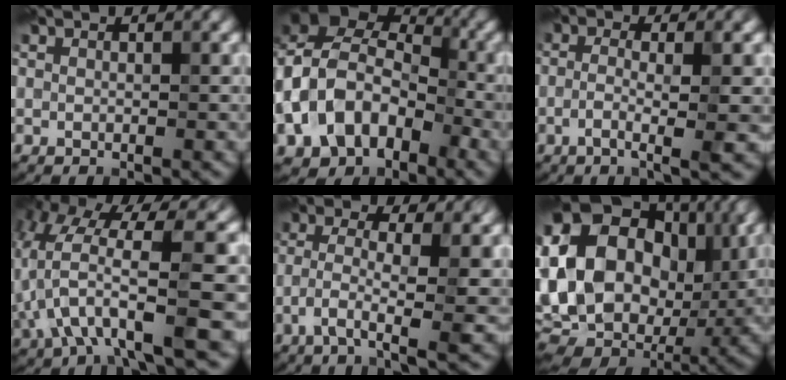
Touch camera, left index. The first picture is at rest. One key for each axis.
{"total": 13.6, "fx": -3.6, "fy": 10.3, "fz": 8.0, "tx": -0.169, "ty": -0.005, "tz": -0.065}
{"total": 5.4, "fx": -1.0, "fy": 1.1, "fz": 5.2, "tx": -0.087, "ty": -0.004, "tz": -0.022}
{"total": 10.1, "fx": -1.9, "fy": 3.3, "fz": 9.4, "tx": -0.186, "ty": 0.009, "tz": -0.040}
{"total": 6.3, "fx": -1.4, "fy": 1.6, "fz": 6.0, "tx": -0.108, "ty": 0.003, "tz": -0.030}
{"total": 22.2, "fx": 3.5, "fy": 17.2, "fz": 13.6, "tx": -0.283, "ty": 0.046, "tz": 0.042}